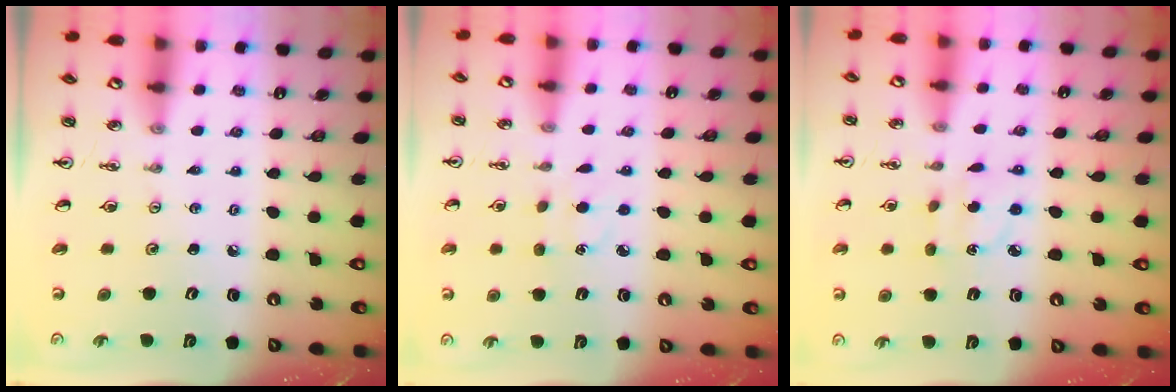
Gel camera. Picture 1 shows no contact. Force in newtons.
{"total": 4.0, "press": 3.9, "slide": 0.5}
{"total": 3.1, "press": 3.0, "slide": 0.6}